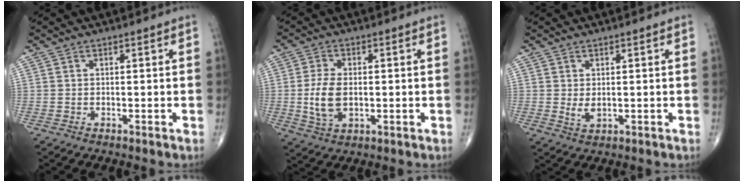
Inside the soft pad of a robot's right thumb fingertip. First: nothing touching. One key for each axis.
{"total": 7.7, "fx": -0.4, "fy": 4.4, "fz": 6.3, "tx": -0.124, "ty": -0.005, "tz": -0.004}
{"total": 2.3, "fx": 0.2, "fy": 1.3, "fz": 1.9, "tx": -0.032, "ty": -0.007, "tz": 0.010}